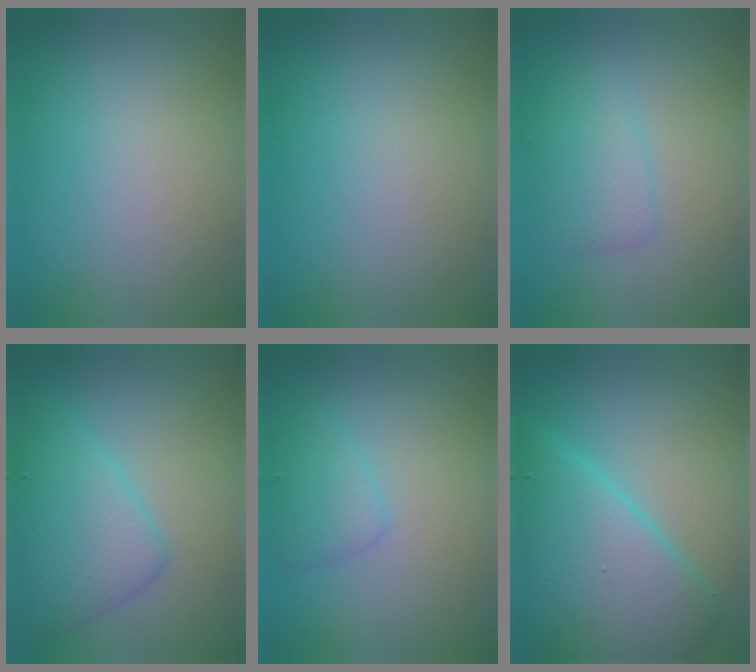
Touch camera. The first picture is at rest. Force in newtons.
{"total": 0.0}
{"total": 2.2, "press": 2.2, "slide": 0.0}
{"total": 4.6, "press": 4.5, "slide": 0.1}
{"total": 1.8, "press": 1.8, "slide": 0.1}
{"total": 9.4, "press": 9.4, "slide": 0.2}